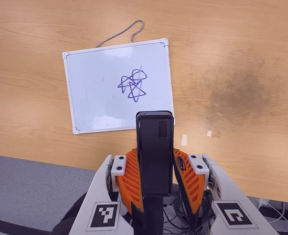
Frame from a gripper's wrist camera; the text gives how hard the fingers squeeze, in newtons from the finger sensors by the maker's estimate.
{"total": 3.9, "left": 2.6, "right": 5.2}